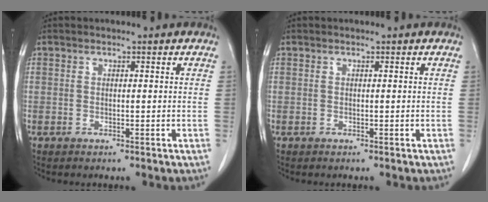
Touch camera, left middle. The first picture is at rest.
{"total": 0.0}